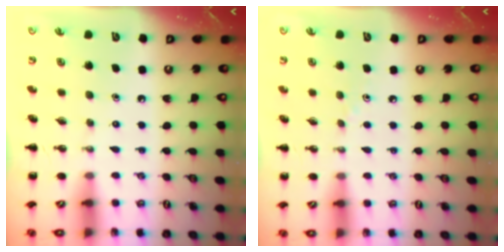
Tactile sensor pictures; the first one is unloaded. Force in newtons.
{"total": 2.2, "press": 2.1, "slide": 0.9}